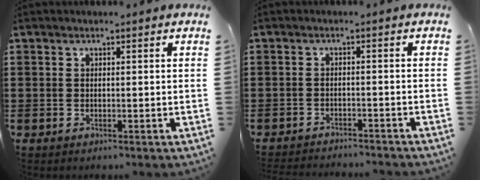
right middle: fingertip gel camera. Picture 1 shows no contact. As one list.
[{"total": 2.1, "force": [-2.1, 0.0, 0.0], "torque": [-0.005, 0.000, -0.044]}]